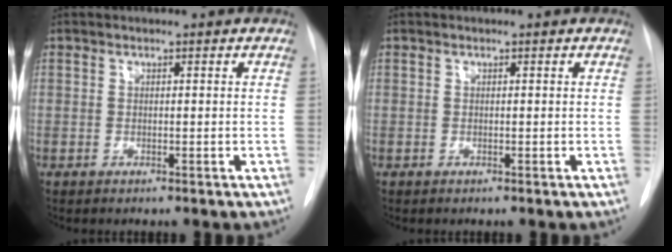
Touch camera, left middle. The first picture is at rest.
{"total": 0.0}